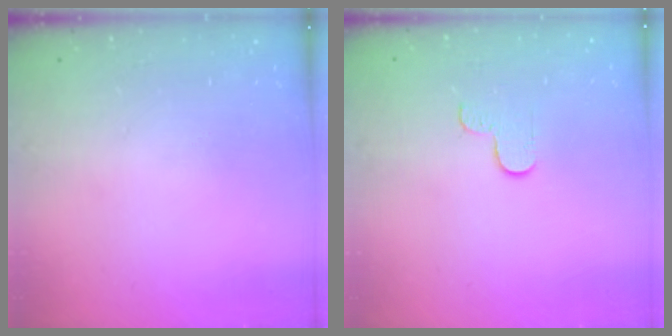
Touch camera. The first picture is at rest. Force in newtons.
{"total": 2.7, "press": 2.6, "slide": 0.4}